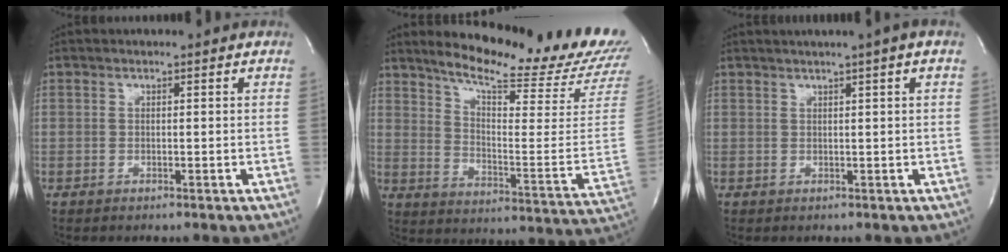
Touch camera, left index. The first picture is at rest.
{"total": 22.2, "force": [20.1, 1.2, 9.5], "torque": [-0.146, -0.111, 0.253]}
{"total": 2.8, "force": [1.4, -0.7, 2.4], "torque": [-0.038, 0.008, 0.022]}